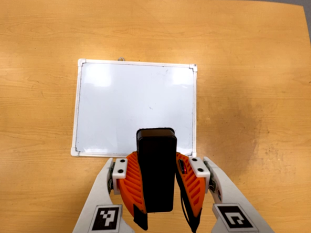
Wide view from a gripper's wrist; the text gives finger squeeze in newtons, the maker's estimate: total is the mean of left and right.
{"total": 6.0, "left": 5.5, "right": 6.4}